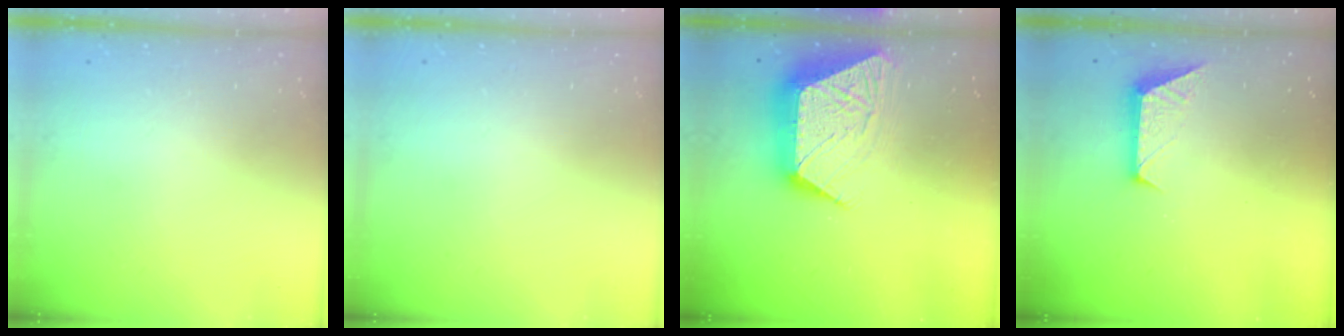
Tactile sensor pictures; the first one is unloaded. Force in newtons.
{"total": 0.0}
{"total": 14.4, "press": 14.4, "slide": 1.0}
{"total": 7.4, "press": 7.4, "slide": 0.6}